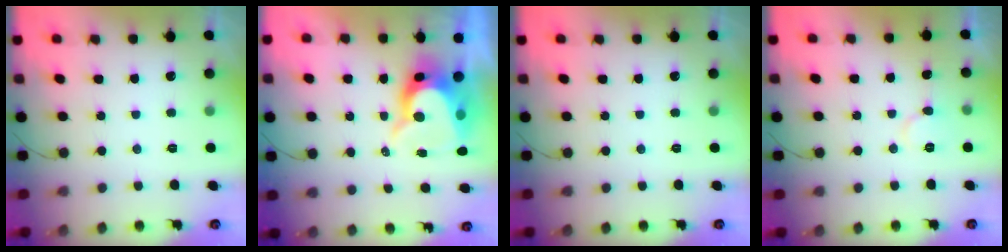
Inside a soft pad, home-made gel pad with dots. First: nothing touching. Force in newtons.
{"total": 10.8, "press": 10.8, "slide": 0.6}
{"total": 0.0}
{"total": 6.0, "press": 6.0, "slide": 0.3}